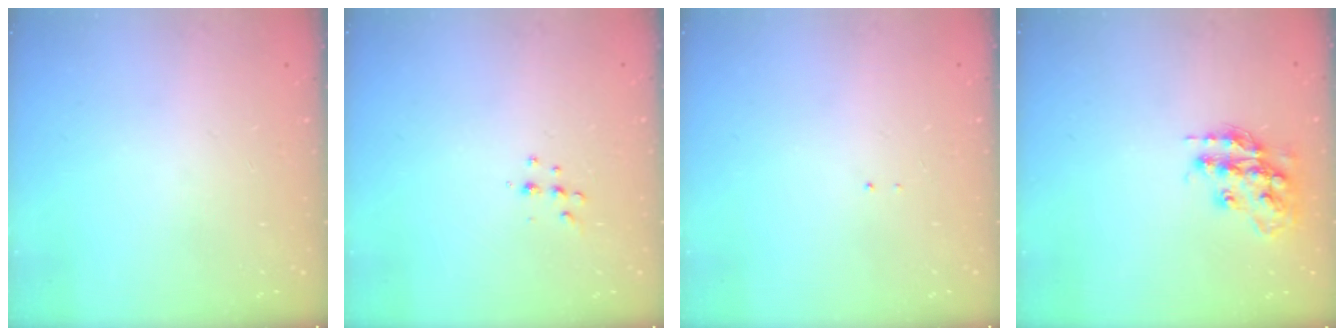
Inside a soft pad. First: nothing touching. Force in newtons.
{"total": 5.7, "press": 5.6, "slide": 0.8}
{"total": 0.6, "press": 0.6, "slide": 0.1}
{"total": 14.9, "press": 14.8, "slide": 0.9}